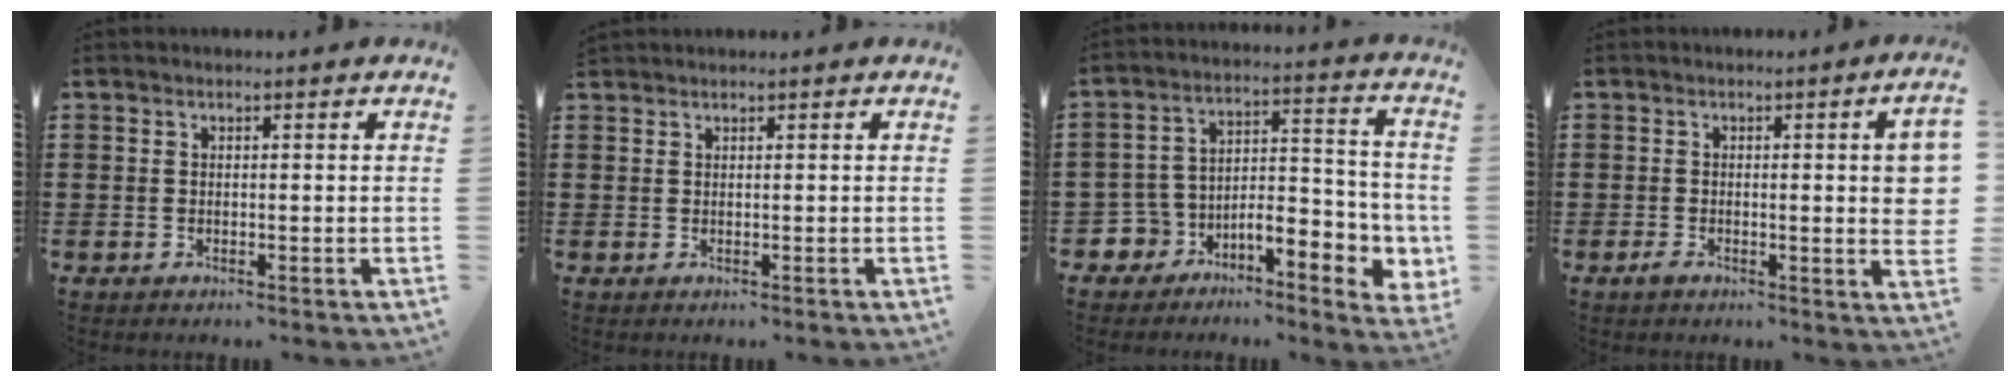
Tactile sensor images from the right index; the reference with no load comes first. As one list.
[{"total": 0.5, "force": [0.5, 0.0, -0.2], "torque": [0.002, 0.002, 0.009]}, {"total": 5.6, "force": [-3.0, 4.0, 2.6], "torque": [-0.055, -0.010, -0.054]}, {"total": 6.0, "force": [-0.1, 1.1, 5.9], "torque": [-0.081, -0.010, -0.001]}]